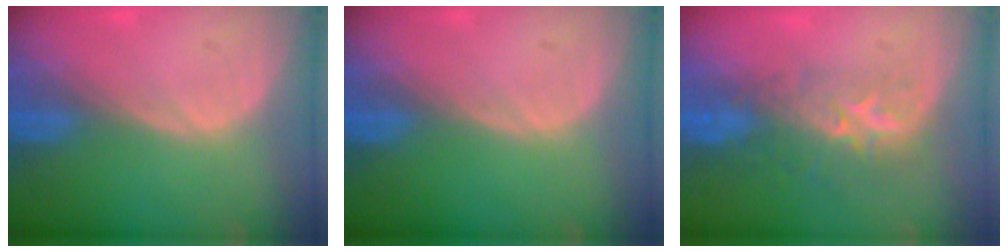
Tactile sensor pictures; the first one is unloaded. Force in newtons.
{"total": 0.0}
{"total": 8.8, "press": 7.2, "slide": 4.9}